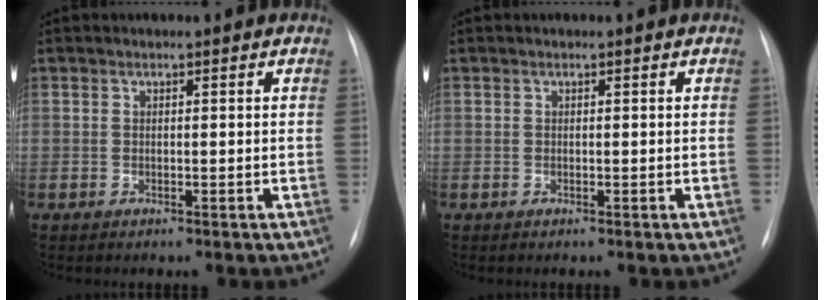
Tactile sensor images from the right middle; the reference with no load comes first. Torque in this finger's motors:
{"motor_torque": [0.00, 0.00, 0.01, 0.00]}